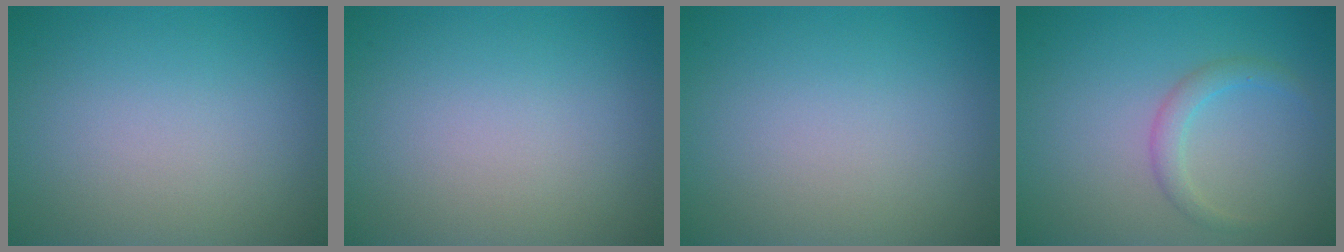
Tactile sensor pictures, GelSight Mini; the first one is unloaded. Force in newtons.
{"total": 0.0}
{"total": 0.0}
{"total": 1.7, "press": 1.7, "slide": 0.1}